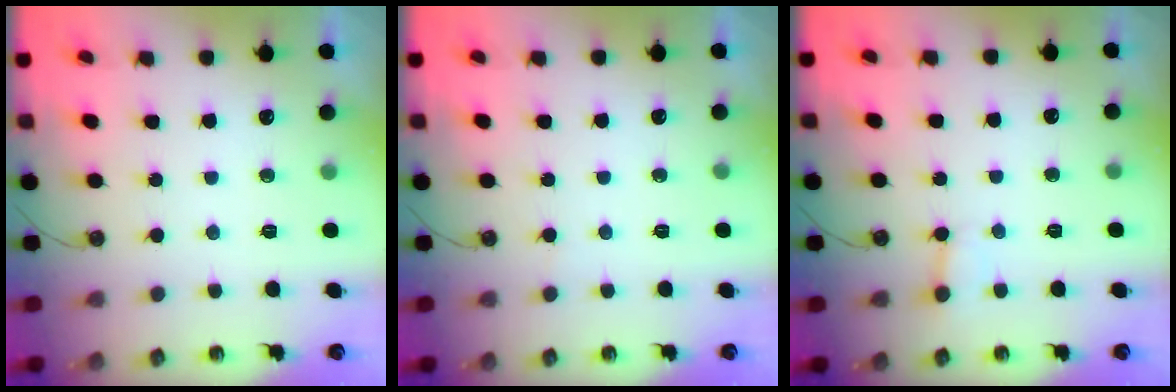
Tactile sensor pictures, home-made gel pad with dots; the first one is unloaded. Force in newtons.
{"total": 3.5, "press": 3.4, "slide": 0.3}
{"total": 1.7, "press": 1.7, "slide": 0.0}